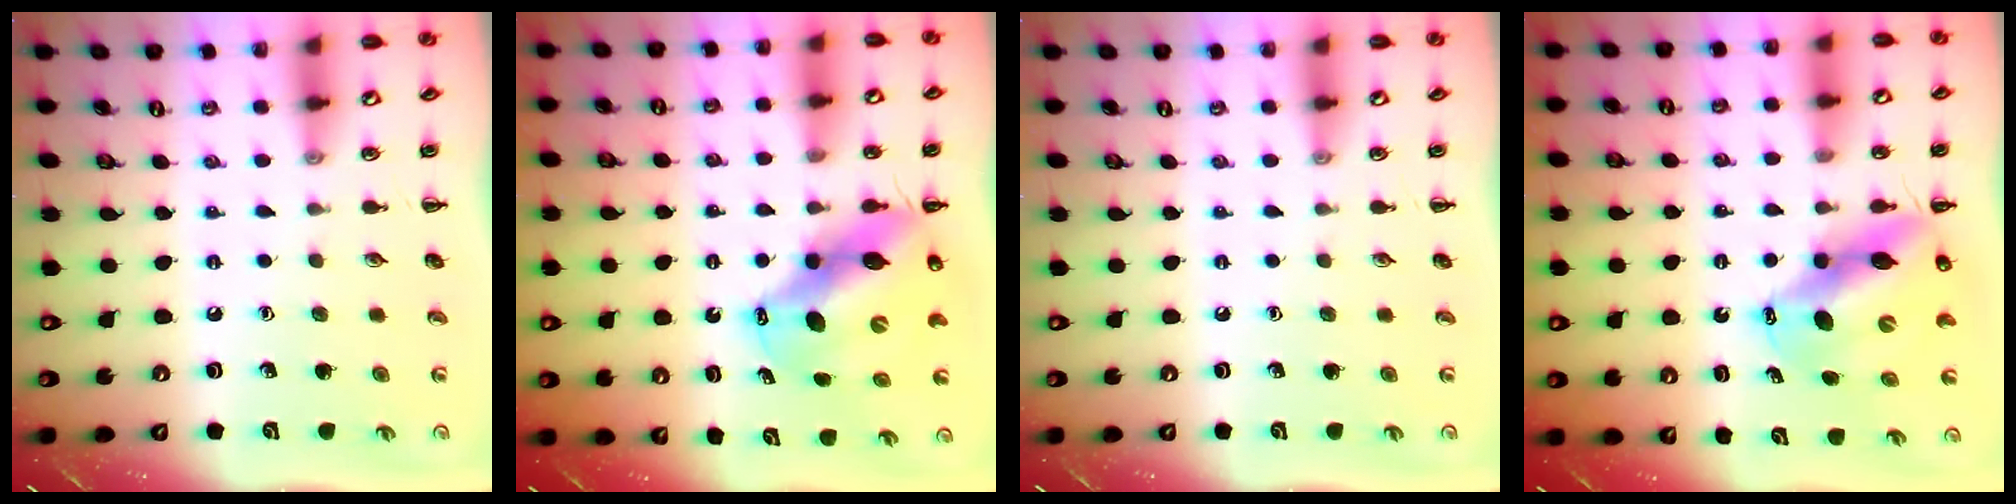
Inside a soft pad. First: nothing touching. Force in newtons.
{"total": 12.5, "press": 12.1, "slide": 3.0}
{"total": 0.0}
{"total": 13.0, "press": 12.5, "slide": 3.3}